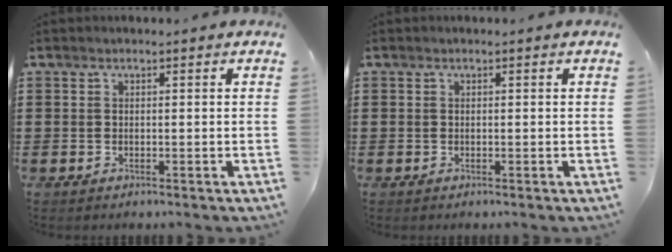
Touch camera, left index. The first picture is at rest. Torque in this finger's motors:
{"motor_torque": [0.02, 0.02, -0.04, -0.01]}